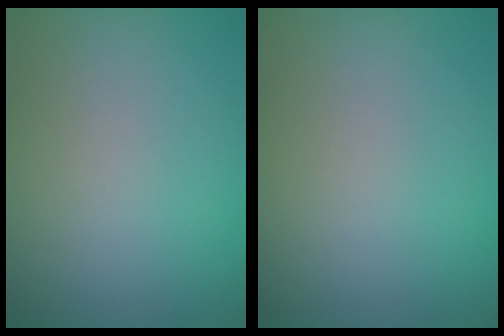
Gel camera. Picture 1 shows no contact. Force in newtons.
{"total": 0.0}